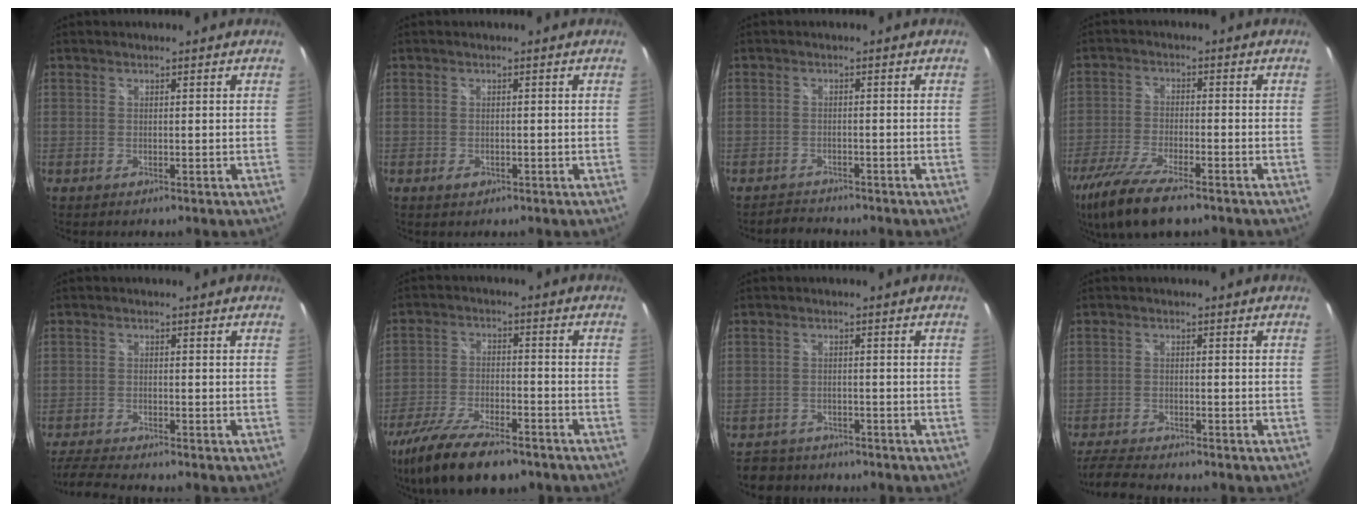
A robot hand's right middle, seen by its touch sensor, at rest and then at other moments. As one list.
[{"total": 1.2, "force": [-0.5, 0.9, 0.6], "torque": [-0.009, -0.002, -0.005]}, {"total": 2.3, "force": [-2.2, 0.8, -0.3], "torque": [-0.004, 0.008, -0.038]}, {"total": 13.3, "force": [-9.6, 3.3, 8.7], "torque": [-0.194, -0.049, -0.176]}, {"total": 5.0, "force": [-4.7, -0.4, 1.7], "torque": [-0.053, -0.020, -0.086]}, {"total": 16.6, "force": [-12.5, 5.1, 9.6], "torque": [-0.204, -0.041, -0.215]}, {"total": 5.5, "force": [-4.6, 2.8, 0.7], "torque": [-0.029, 0.001, -0.073]}, {"total": 5.7, "force": [-5.4, 0.4, 2.0], "torque": [-0.060, -0.020, -0.096]}]